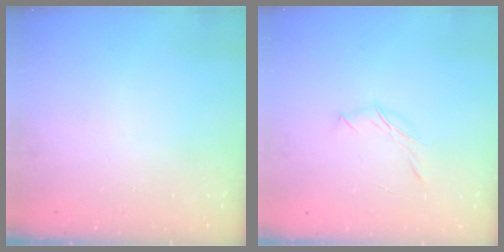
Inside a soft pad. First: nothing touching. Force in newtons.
{"total": 4.7, "press": 4.6, "slide": 1.0}